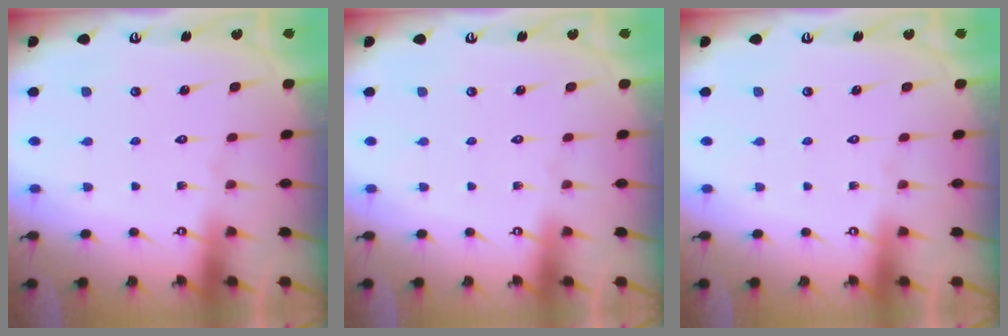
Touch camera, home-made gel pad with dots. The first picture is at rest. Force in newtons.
{"total": 0.0}
{"total": 0.0}